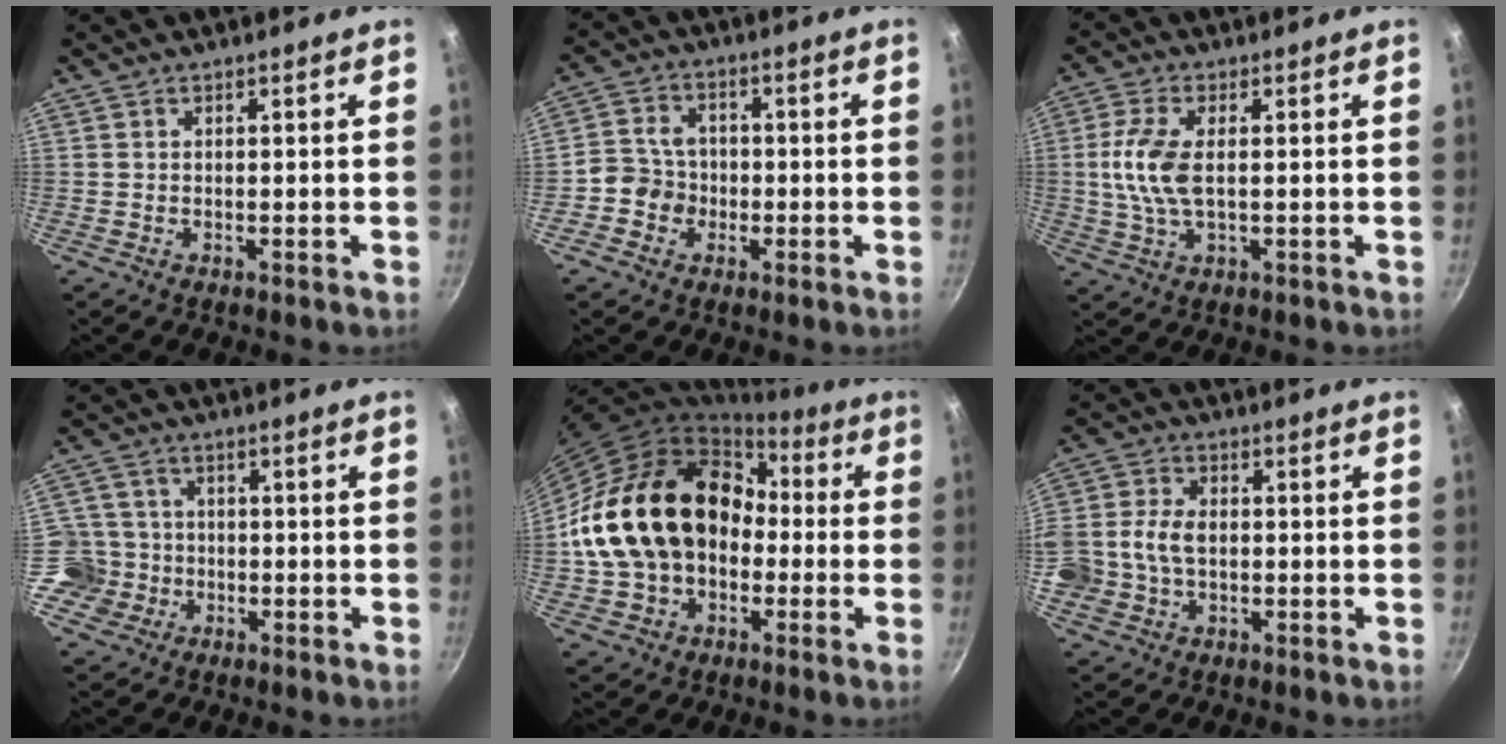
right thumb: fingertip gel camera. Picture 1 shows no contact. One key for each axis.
{"total": 6.1, "fx": -1.9, "fy": 5.4, "fz": 1.9, "tx": -0.009, "ty": 0.020, "tz": -0.049}
{"total": 8.5, "fx": 0.5, "fy": 3.9, "fz": 7.5, "tx": -0.161, "ty": 0.002, "tz": 0.006}
{"total": 6.9, "fx": -2.1, "fy": 6.5, "fz": 0.7, "tx": 0.024, "ty": 0.027, "tz": -0.046}
{"total": 21.7, "fx": -0.6, "fy": 16.5, "fz": 14.1, "tx": -0.227, "ty": 0.065, "tz": -0.002}
{"total": 9.9, "fx": -0.7, "fy": 7.5, "fz": 6.4, "tx": -0.121, "ty": 0.019, "tz": -0.021}